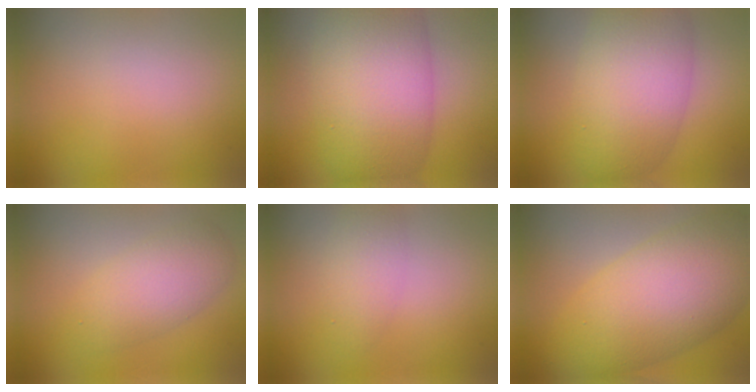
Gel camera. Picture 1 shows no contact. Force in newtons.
{"total": 10.9, "press": 10.9, "slide": 0.5}
{"total": 8.0, "press": 7.9, "slide": 0.6}
{"total": 4.0, "press": 4.0, "slide": 0.3}
{"total": 2.4, "press": 2.4, "slide": 0.1}
{"total": 9.8, "press": 9.8, "slide": 0.2}